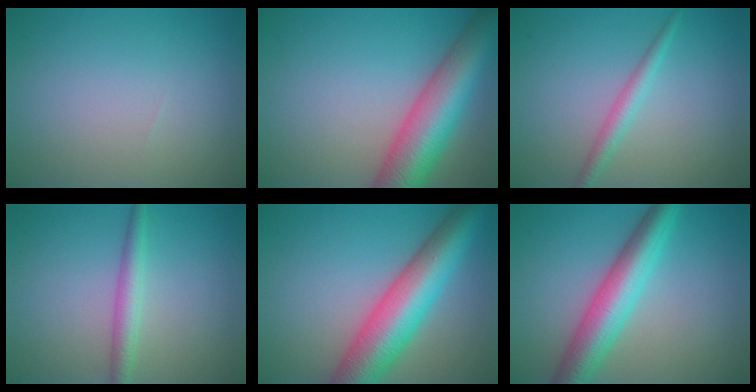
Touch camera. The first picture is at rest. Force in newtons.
{"total": 9.4, "press": 9.4, "slide": 0.4}
{"total": 1.9, "press": 1.9, "slide": 0.1}
{"total": 2.3, "press": 2.3, "slide": 0.0}
{"total": 9.6, "press": 9.6, "slide": 0.1}
{"total": 6.3, "press": 6.3, "slide": 0.2}